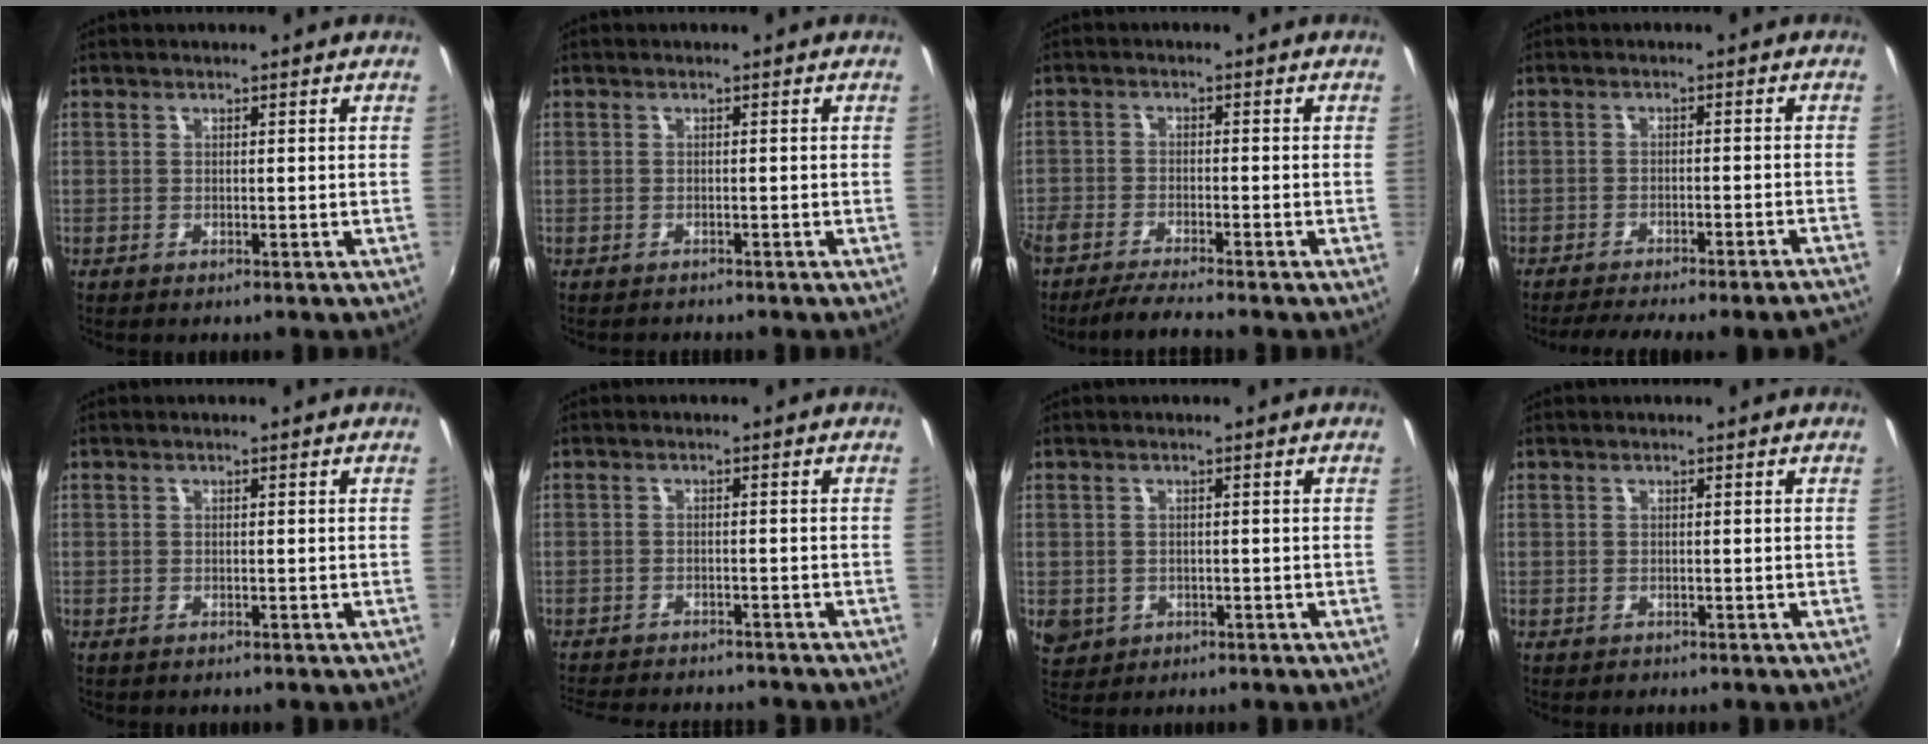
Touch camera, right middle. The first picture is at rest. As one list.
[{"total": 1.0, "force": [-0.9, 0.3, -0.2], "torque": [-0.001, -0.001, -0.016]}, {"total": 6.4, "force": [-5.7, 0.0, 2.8], "torque": [-0.079, -0.018, -0.106]}, {"total": 11.7, "force": [-10.8, -0.3, 4.6], "torque": [-0.085, -0.013, -0.146]}, {"total": 0.7, "force": [-0.6, 0.3, 0.1], "torque": [-0.004, -0.002, -0.010]}, {"total": 11.3, "force": [-10.2, 2.9, 4.1], "torque": [-0.100, -0.019, -0.153]}, {"total": 4.8, "force": [-1.0, 4.2, 2.0], "torque": [-0.046, -0.006, -0.008]}, {"total": 0.7, "force": [-0.5, 0.4, 0.0], "torque": [-0.001, -0.002, -0.008]}]